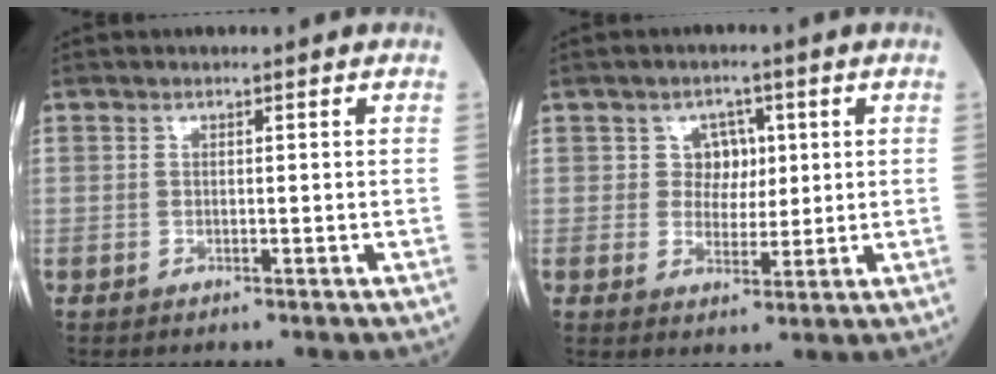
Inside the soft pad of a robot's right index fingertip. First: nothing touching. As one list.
[{"total": 3.9, "force": [1.2, 3.3, 1.7], "torque": [-0.019, 0.006, 0.021]}]